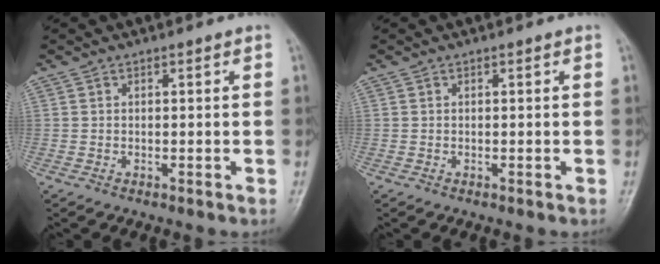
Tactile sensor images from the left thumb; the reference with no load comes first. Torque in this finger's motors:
{"motor_torque": [0.01, 0.01, -0.08, -0.11, 0.00]}